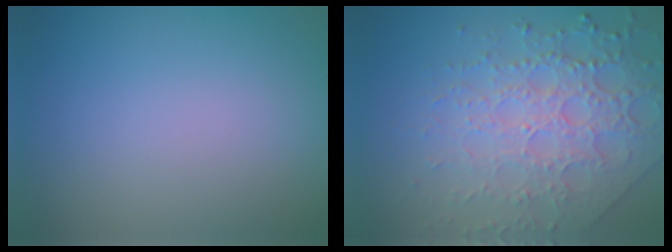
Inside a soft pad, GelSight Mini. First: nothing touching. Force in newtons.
{"total": 7.6, "press": 5.5, "slide": 5.2}